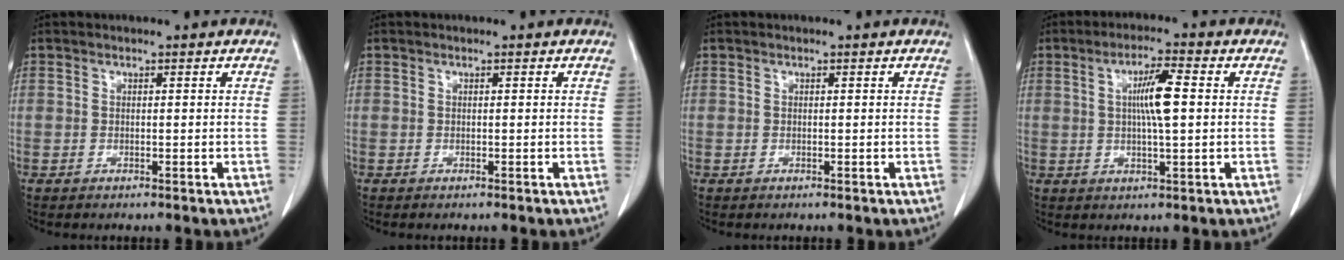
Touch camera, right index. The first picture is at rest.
{"total": 0.0}
{"total": 0.0}
{"total": 6.3, "force": [0.8, 0.5, 6.3], "torque": [-0.112, 0.002, 0.013]}